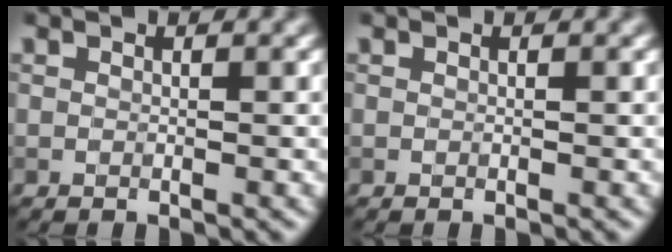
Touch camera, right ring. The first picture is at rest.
{"total": 0.0}